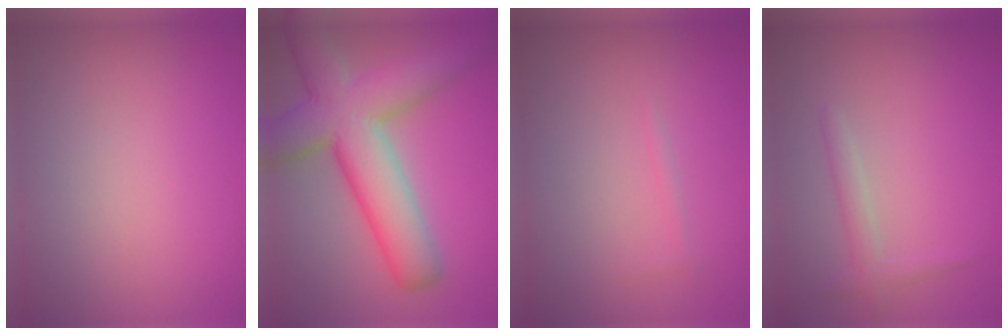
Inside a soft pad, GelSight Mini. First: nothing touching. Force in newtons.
{"total": 10.6, "press": 10.5, "slide": 0.4}
{"total": 0.5, "press": 0.5, "slide": 0.1}
{"total": 1.6, "press": 1.6, "slide": 0.1}